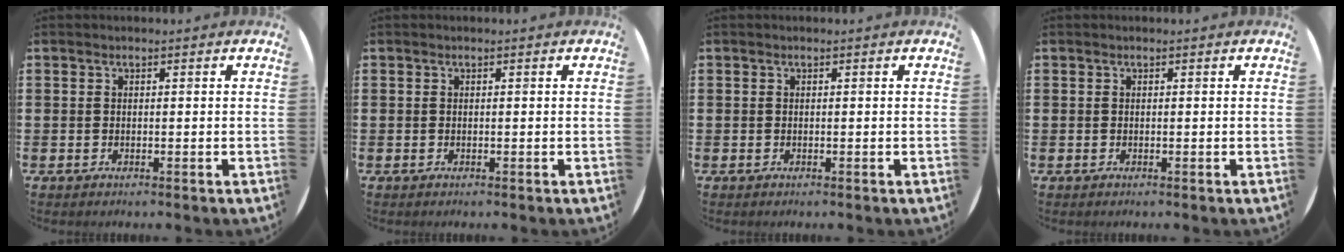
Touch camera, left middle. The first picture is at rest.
{"total": 0.0}
{"total": 0.0}
{"total": 0.0}